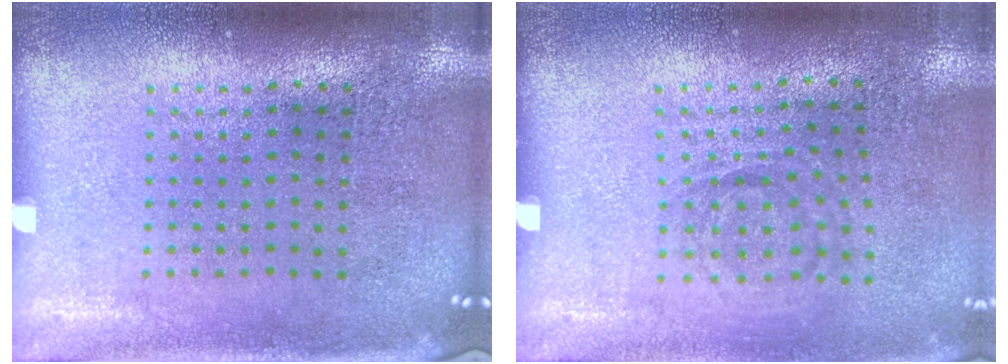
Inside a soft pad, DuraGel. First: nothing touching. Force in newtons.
{"total": 1.0, "press": 0.8, "slide": 0.6}